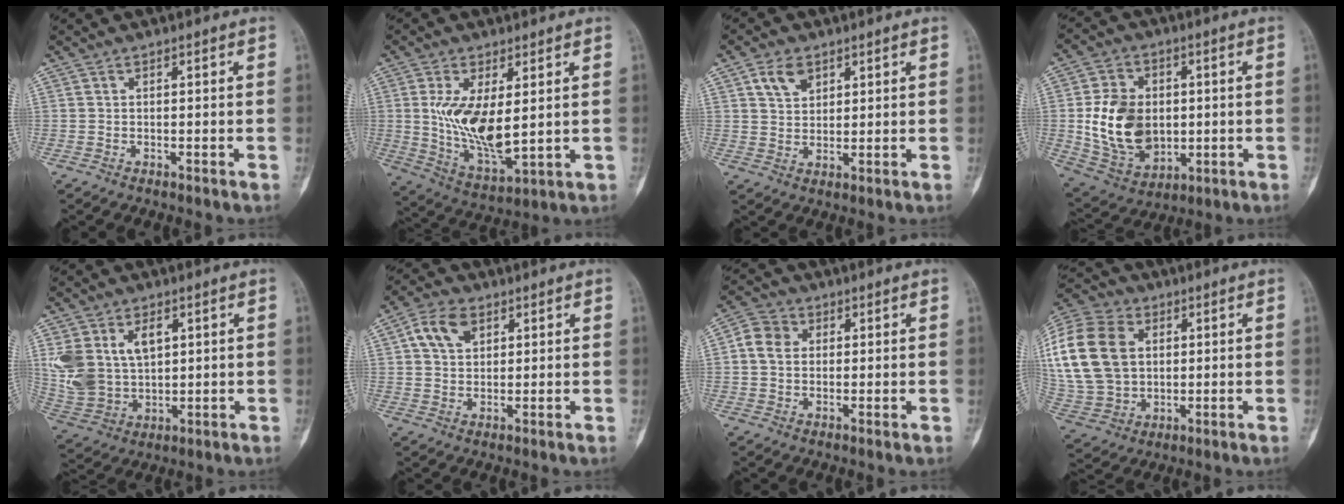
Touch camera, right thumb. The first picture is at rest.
{"total": 12.8, "force": [1.8, 5.7, 11.4], "torque": [-0.203, -0.024, 0.049]}
{"total": 5.1, "force": [2.7, 3.4, 2.7], "torque": [-0.035, -0.014, 0.053]}
{"total": 15.2, "force": [-0.1, 11.2, 10.3], "torque": [-0.155, -0.003, 0.019]}
{"total": 13.3, "force": [3.7, 8.9, 9.1], "torque": [-0.172, -0.003, 0.090]}
{"total": 7.2, "force": [2.8, 4.9, 4.4], "torque": [-0.066, 0.001, 0.049]}
{"total": 6.1, "force": [1.0, 5.1, 3.1], "torque": [-0.044, 0.011, 0.010]}
{"total": 23.4, "force": [4.5, 17.4, 15.0], "torque": [-0.320, 0.013, 0.092]}